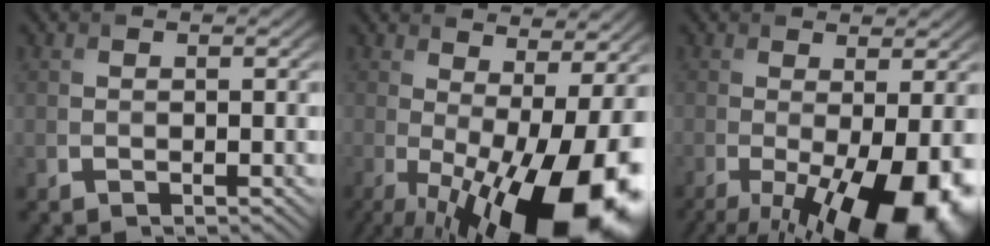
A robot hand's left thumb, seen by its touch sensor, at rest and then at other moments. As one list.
[{"total": 19.5, "force": [-4.8, 7.4, 17.4], "torque": [-0.238, -0.041, -0.043]}, {"total": 15.4, "force": [-6.4, 5.5, 13.0], "torque": [-0.192, -0.035, -0.068]}]